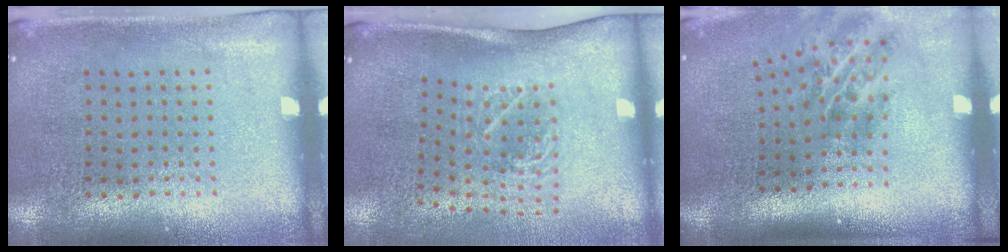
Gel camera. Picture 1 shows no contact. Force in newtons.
{"total": 2.0, "press": 1.3, "slide": 1.5}
{"total": 1.9, "press": 1.2, "slide": 1.5}